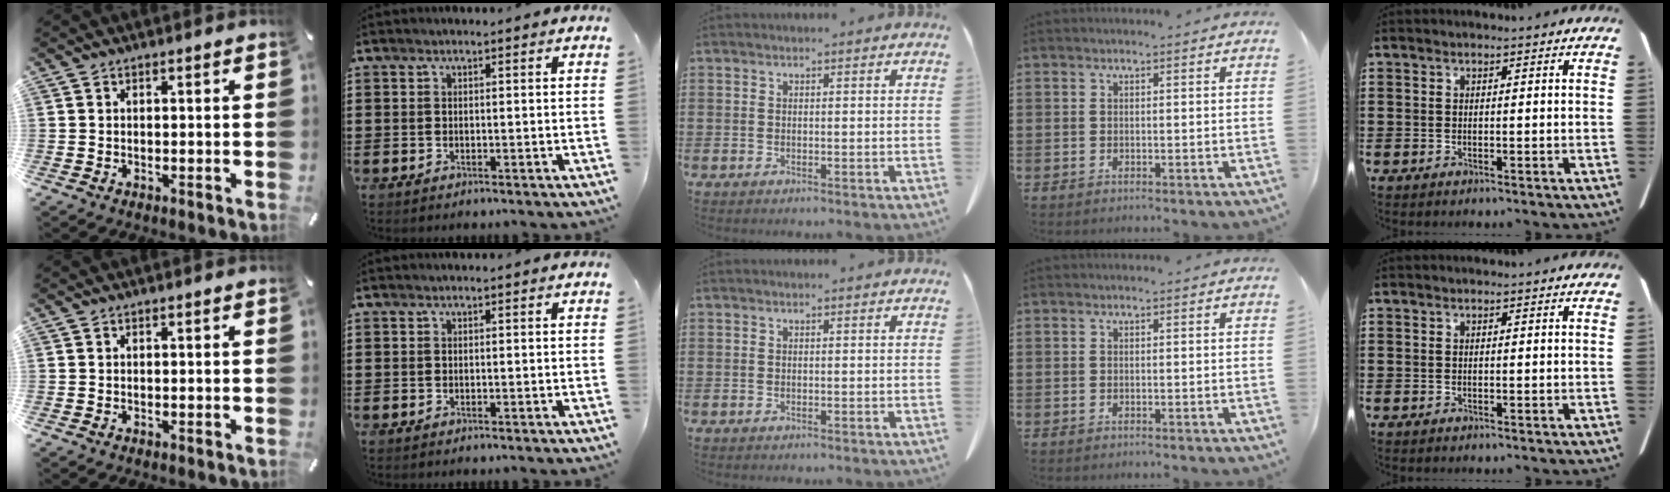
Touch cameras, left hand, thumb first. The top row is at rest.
{}